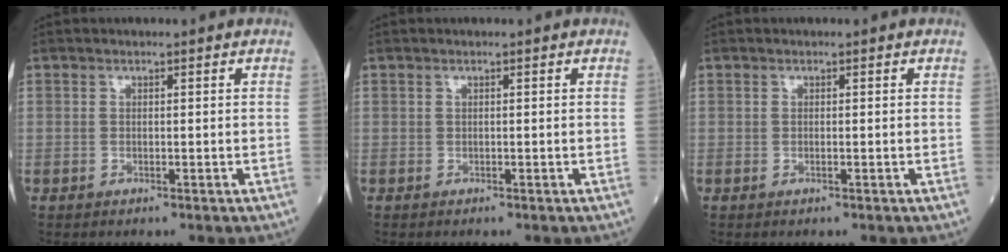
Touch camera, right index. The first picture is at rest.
{"total": 0.0}
{"total": 0.0}